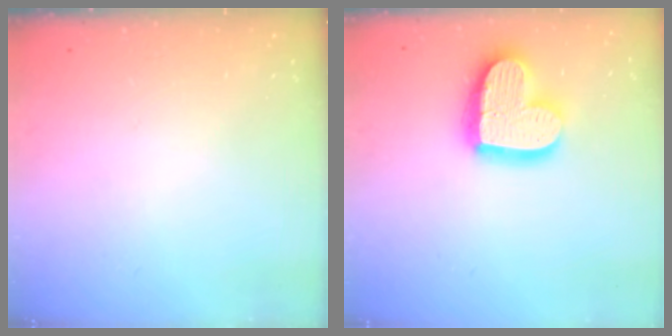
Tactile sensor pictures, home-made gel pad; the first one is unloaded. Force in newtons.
{"total": 18.9, "press": 18.8, "slide": 1.7}